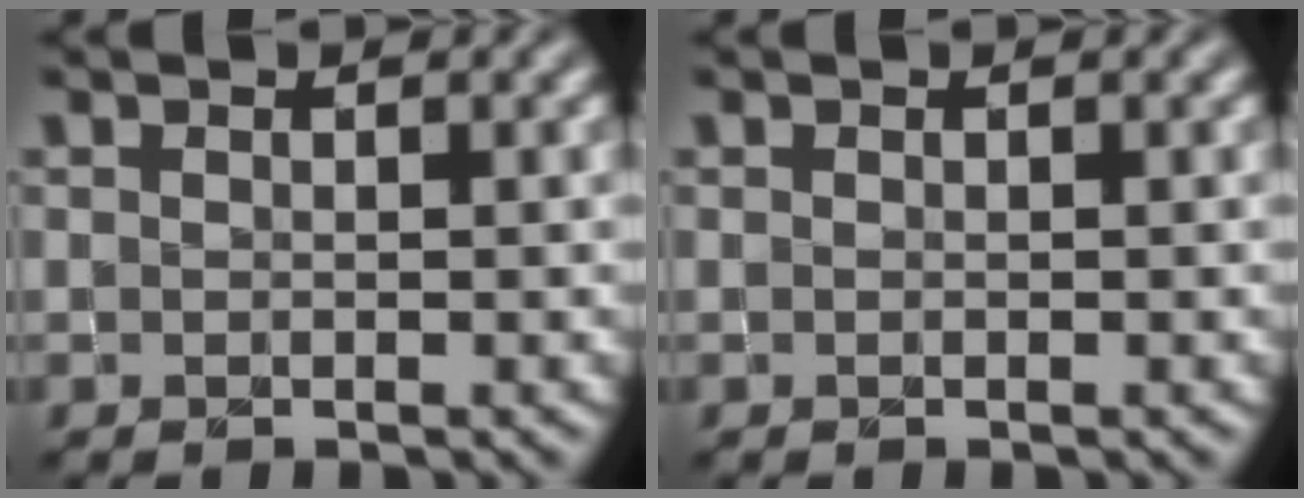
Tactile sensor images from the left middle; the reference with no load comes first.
{"total": 0.0}